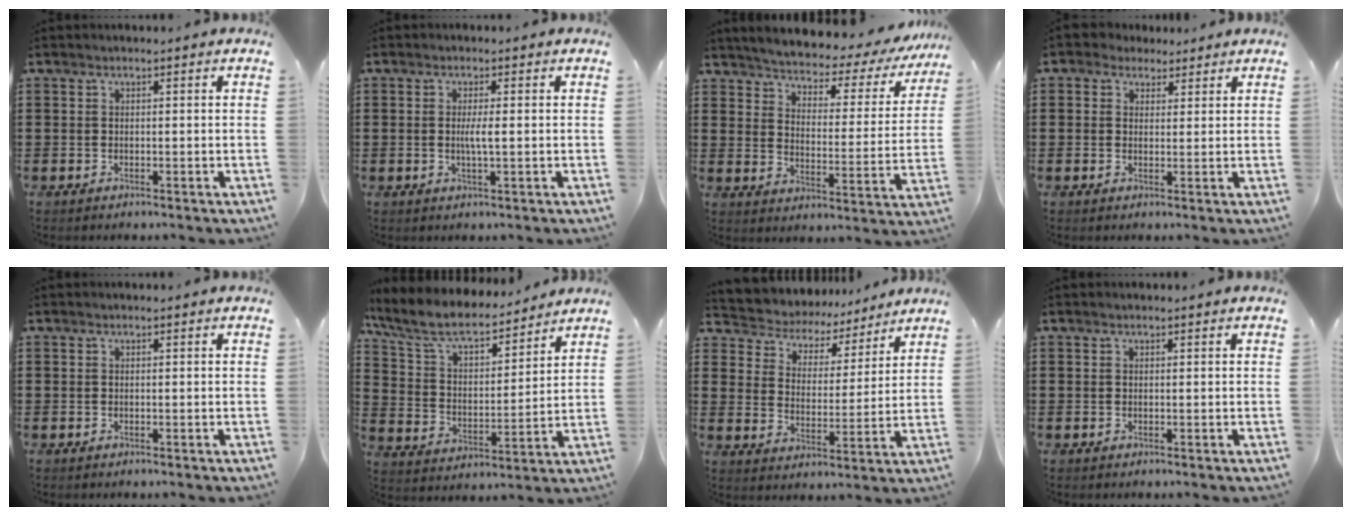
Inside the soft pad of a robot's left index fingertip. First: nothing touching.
{"total": 2.6, "force": [-0.1, 0.3, 2.6], "torque": [-0.048, -0.004, -0.002]}
{"total": 2.9, "force": [2.8, 0.5, 0.6], "torque": [-0.034, -0.032, 0.036]}
{"total": 2.4, "force": [1.6, 1.7, 0.3], "torque": [-0.015, 0.011, 0.030]}
{"total": 0.0}
{"total": 8.1, "force": [7.1, 2.0, 3.5], "torque": [-0.099, -0.041, 0.121]}
{"total": 4.7, "force": [4.4, 1.5, -0.1], "torque": [-0.030, -0.035, 0.072]}
{"total": 0.0}